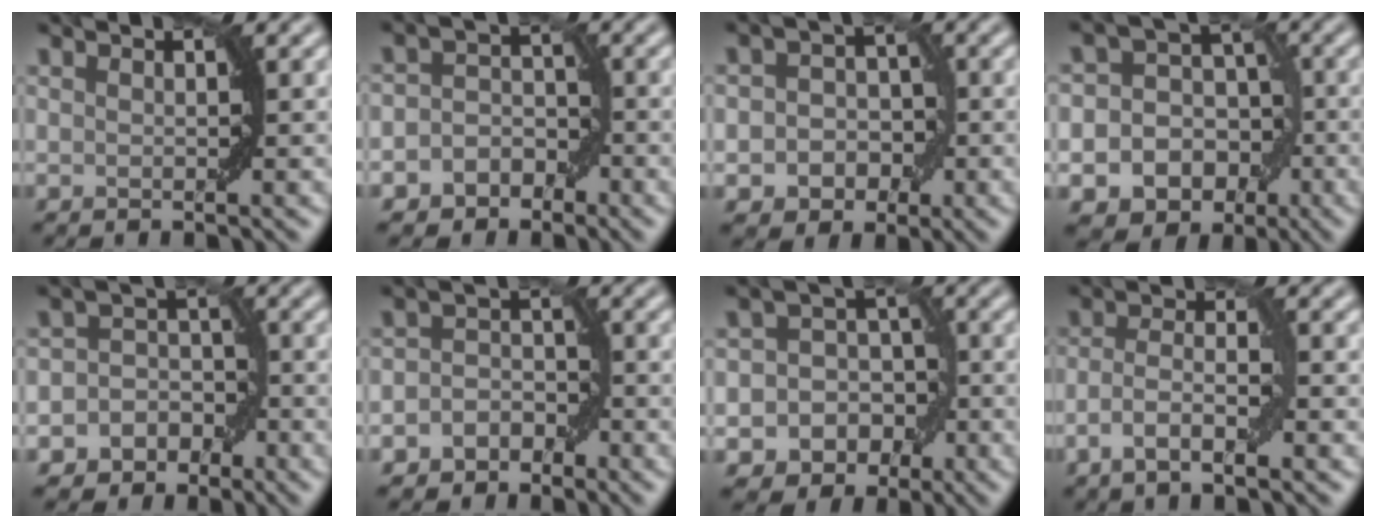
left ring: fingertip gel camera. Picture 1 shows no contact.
{"total": 3.9, "force": [-2.2, 3.1, 1.0], "torque": [0.023, 0.013, -0.049]}
{"total": 4.1, "force": [-1.2, 3.4, 1.9], "torque": [0.003, 0.000, -0.028]}
{"total": 11.4, "force": [-4.4, 9.9, 3.5], "torque": [-0.044, -0.009, -0.084]}
{"total": 5.5, "force": [-2.8, 4.7, 1.1], "torque": [0.011, 0.014, -0.063]}
{"total": 3.0, "force": [-1.8, 2.3, 0.8], "torque": [0.015, 0.007, -0.042]}
{"total": 7.4, "force": [-3.1, 6.4, 1.9], "torque": [-0.010, 0.008, -0.063]}
{"total": 3.5, "force": [-1.6, 0.9, 2.9], "torque": [-0.057, 0.005, -0.035]}